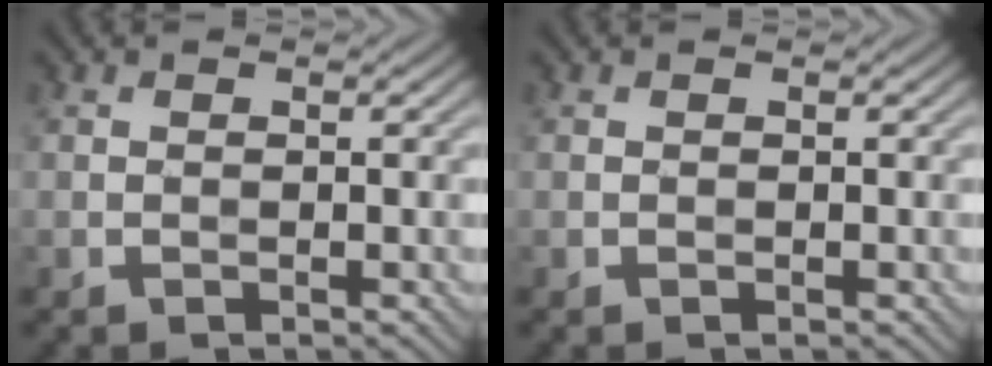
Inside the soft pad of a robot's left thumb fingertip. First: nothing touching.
{"total": 0.0}